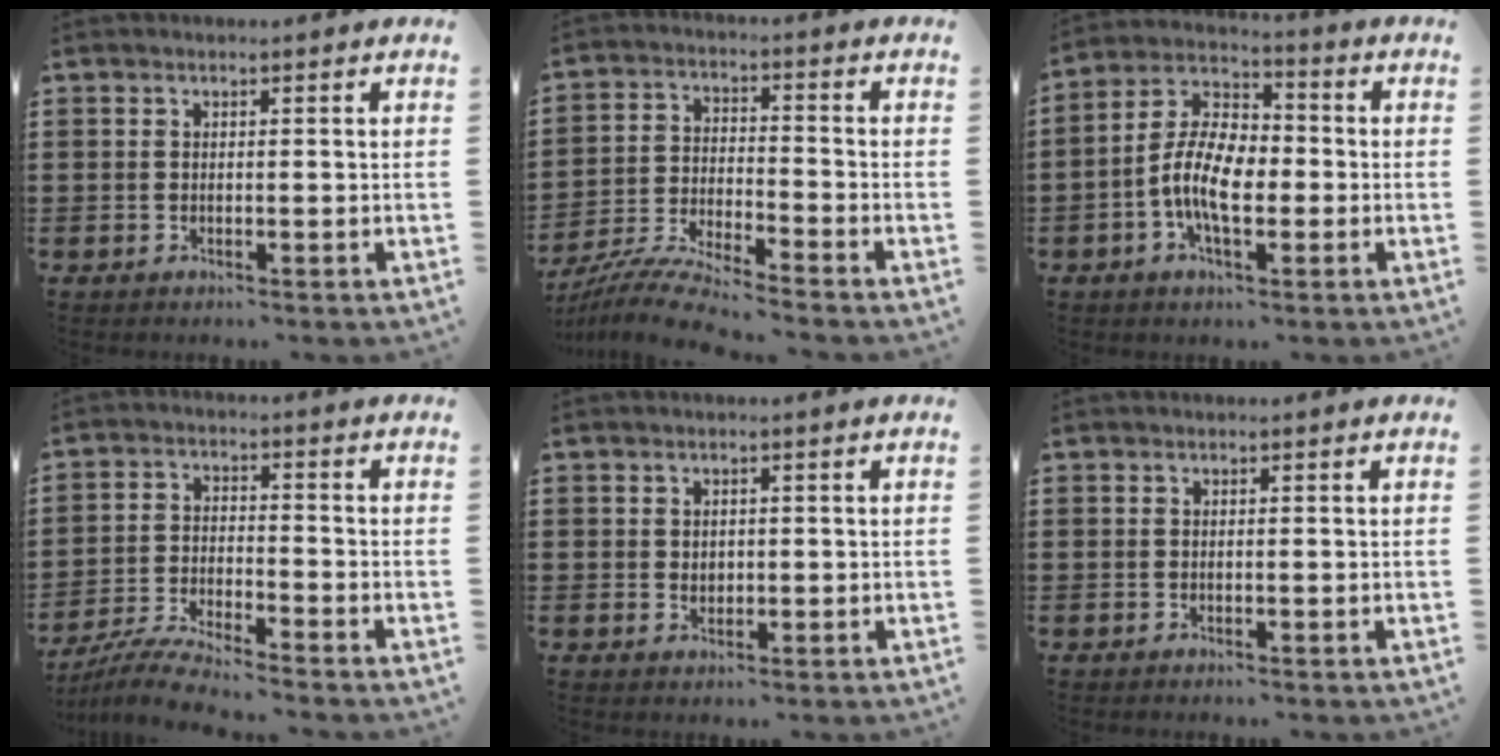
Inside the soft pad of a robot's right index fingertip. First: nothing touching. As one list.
[{"total": 7.0, "force": [-6.7, -0.3, 2.1], "torque": [-0.055, -0.009, -0.134]}, {"total": 9.8, "force": [-2.5, 4.8, 8.1], "torque": [-0.198, -0.006, -0.056]}, {"total": 5.2, "force": [-5.0, -0.2, 1.6], "torque": [-0.041, -0.010, -0.099]}, {"total": 1.2, "force": [0.3, 1.0, 0.6], "torque": [-0.014, 0.006, 0.005]}, {"total": 0.0}]